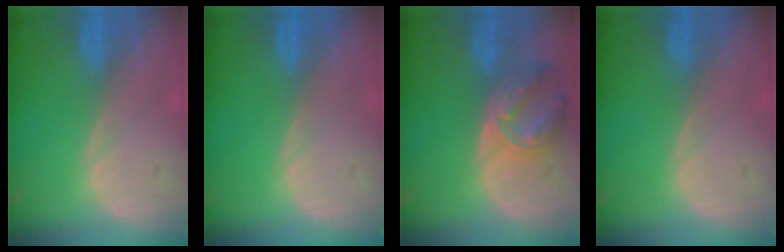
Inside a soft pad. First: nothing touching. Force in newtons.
{"total": 0.0}
{"total": 8.1, "press": 7.0, "slide": 4.0}
{"total": 0.0}